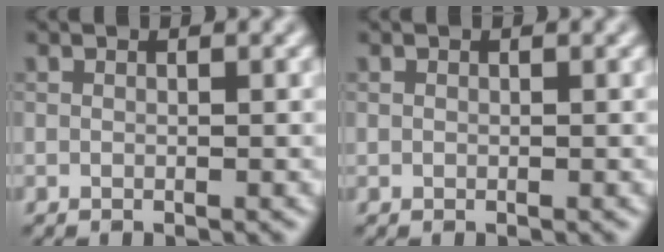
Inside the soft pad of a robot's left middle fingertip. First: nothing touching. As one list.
[{"total": 0.0}]